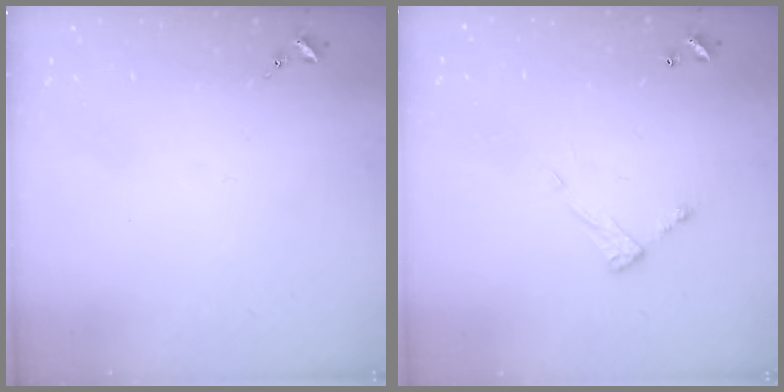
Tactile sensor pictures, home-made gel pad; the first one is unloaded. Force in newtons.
{"total": 6.6, "press": 6.6, "slide": 0.3}